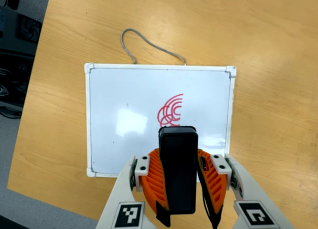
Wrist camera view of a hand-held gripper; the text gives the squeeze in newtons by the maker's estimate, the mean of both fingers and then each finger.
{"total": 8.3, "left": 6.8, "right": 9.7}